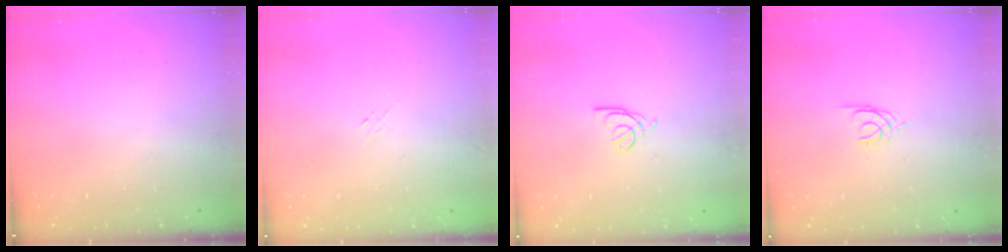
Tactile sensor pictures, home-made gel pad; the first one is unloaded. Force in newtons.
{"total": 1.3, "press": 1.3, "slide": 0.1}
{"total": 2.2, "press": 2.1, "slide": 0.5}
{"total": 1.6, "press": 1.6, "slide": 0.3}